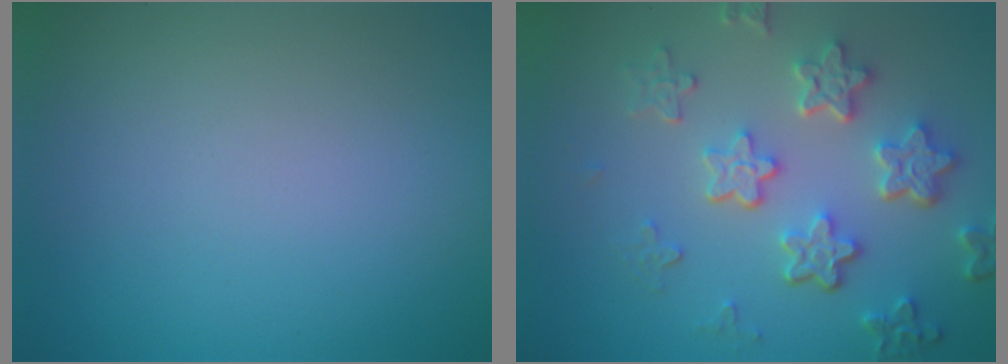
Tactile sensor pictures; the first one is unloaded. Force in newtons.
{"total": 5.5, "press": 4.2, "slide": 3.6}